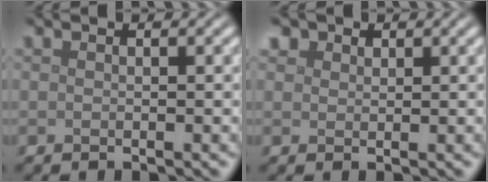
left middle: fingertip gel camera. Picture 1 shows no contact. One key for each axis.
{"total": 1.8, "fx": 1.2, "fy": 1.2, "fz": 0.4, "tx": -0.010, "ty": -0.002, "tz": 0.019}